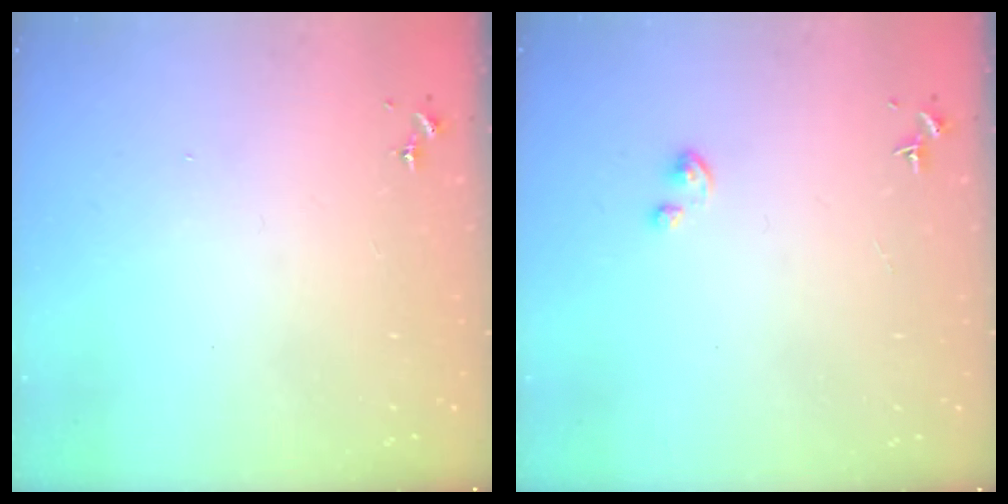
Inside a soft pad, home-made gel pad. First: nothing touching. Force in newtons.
{"total": 1.8, "press": 1.8, "slide": 0.1}